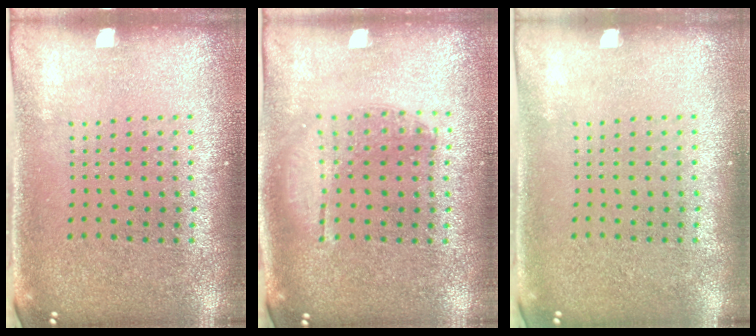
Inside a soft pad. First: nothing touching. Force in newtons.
{"total": 1.3, "press": 1.1, "slide": 0.5}
{"total": 0.0}